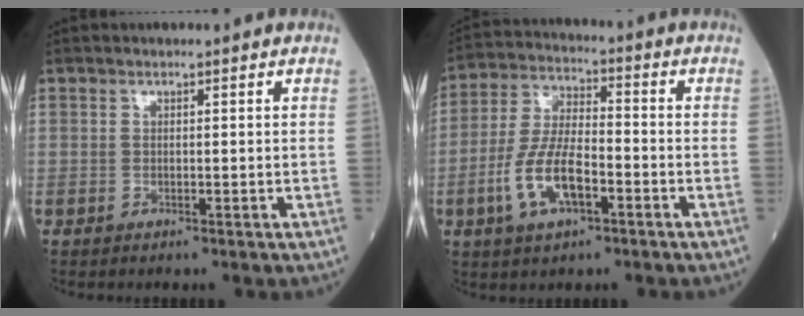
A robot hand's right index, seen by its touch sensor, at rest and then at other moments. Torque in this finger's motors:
{"motor_torque": [1.40, -0.50, 0.82, 0.20]}